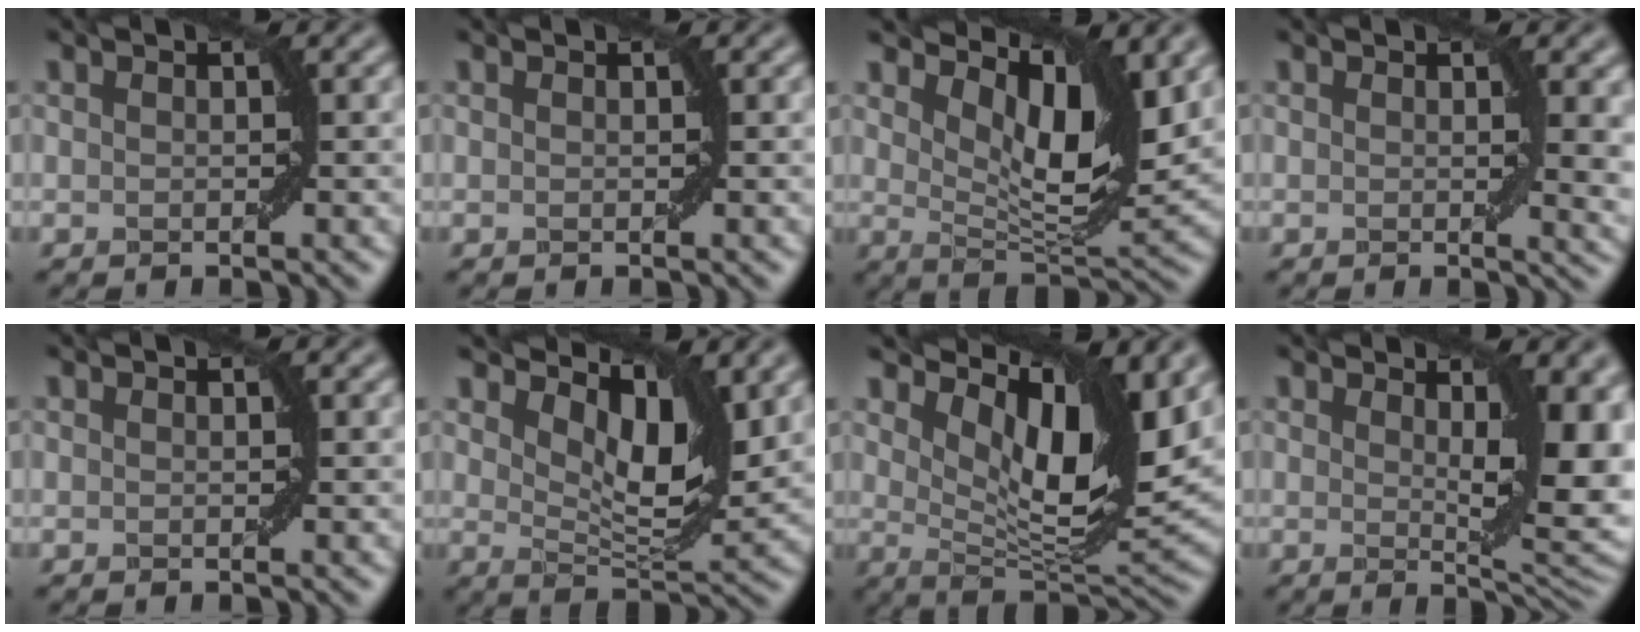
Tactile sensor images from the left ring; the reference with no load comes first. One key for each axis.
{"total": 0.0}
{"total": 8.3, "fx": 4.1, "fy": 3.2, "fz": 6.5, "tx": -0.106, "ty": -0.011, "tz": 0.069}
{"total": 3.5, "fx": 0.9, "fy": 1.1, "fz": 3.2, "tx": -0.029, "ty": -0.003, "tz": 0.014}
{"total": 0.0}
{"total": 6.8, "fx": 3.4, "fy": 2.8, "fz": 5.1, "tx": -0.083, "ty": -0.010, "tz": 0.056}
{"total": 10.9, "fx": 5.4, "fy": 3.8, "fz": 8.7, "tx": -0.139, "ty": -0.005, "tz": 0.098}
{"total": 8.8, "fx": 2.0, "fy": 3.0, "fz": 8.0, "tx": -0.082, "ty": -0.005, "tz": 0.030}